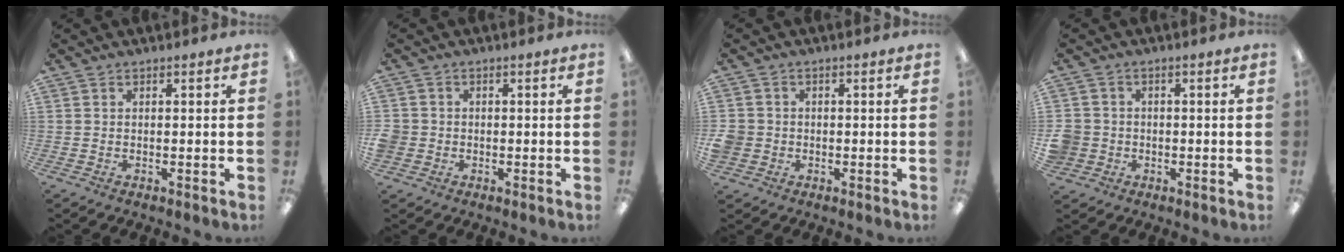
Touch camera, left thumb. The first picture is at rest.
{"total": 2.7, "force": [-0.6, 2.6, 0.4], "torque": [-0.006, 0.003, -0.012]}
{"total": 3.5, "force": [-0.7, 3.3, 0.7], "torque": [-0.020, 0.004, -0.012]}
{"total": 4.1, "force": [-0.9, 3.9, 0.6], "torque": [-0.028, 0.005, -0.017]}